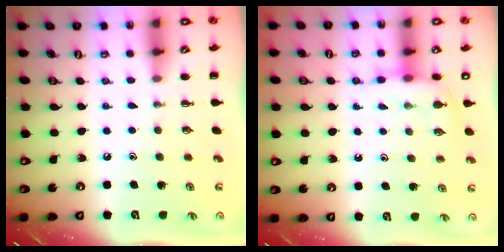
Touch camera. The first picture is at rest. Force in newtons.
{"total": 8.0, "press": 7.9, "slide": 1.4}